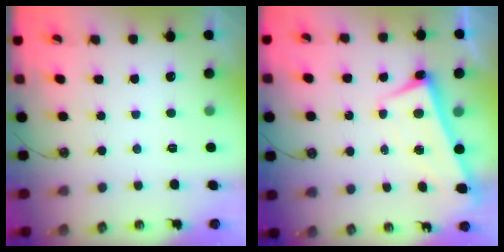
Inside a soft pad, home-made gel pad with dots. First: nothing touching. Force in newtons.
{"total": 2.7, "press": 2.6, "slide": 0.8}